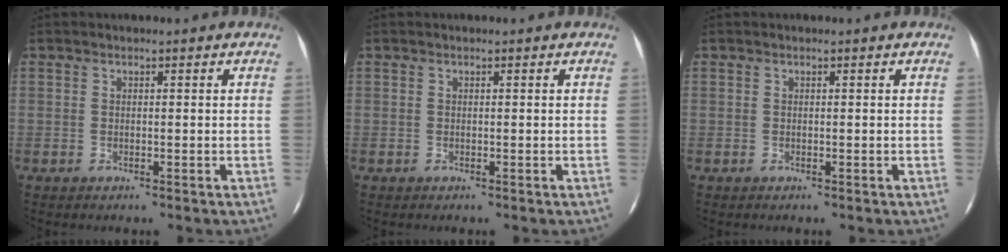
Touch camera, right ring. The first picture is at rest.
{"total": 0.0}
{"total": 0.0}